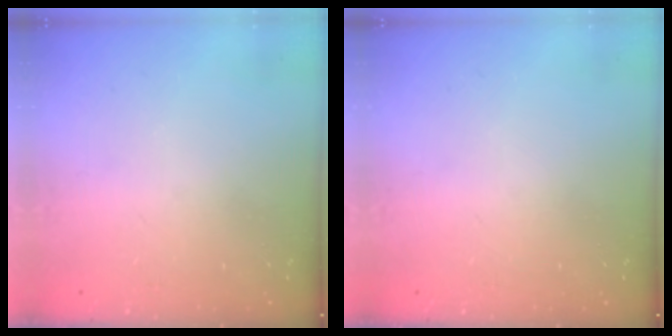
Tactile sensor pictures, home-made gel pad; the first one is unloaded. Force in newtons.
{"total": 0.0}